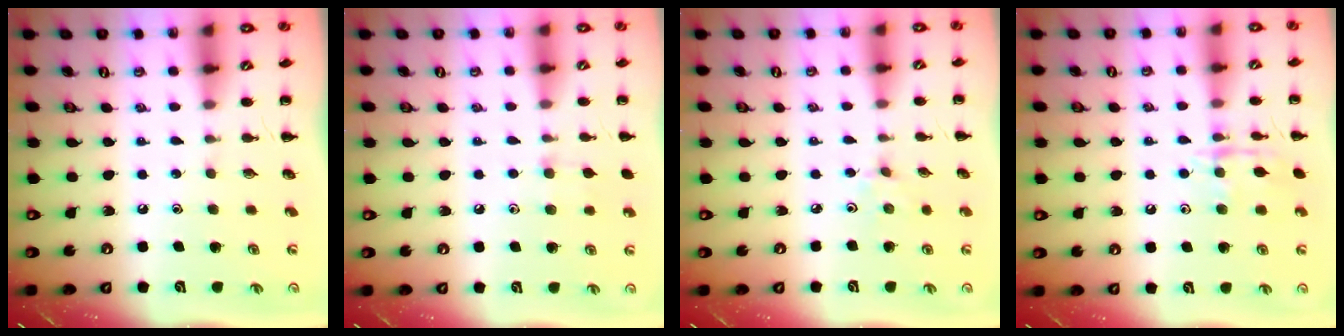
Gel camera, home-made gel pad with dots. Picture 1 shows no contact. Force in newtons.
{"total": 5.5, "press": 5.0, "slide": 2.2}
{"total": 2.0, "press": 1.9, "slide": 0.7}
{"total": 10.3, "press": 10.3, "slide": 0.6}